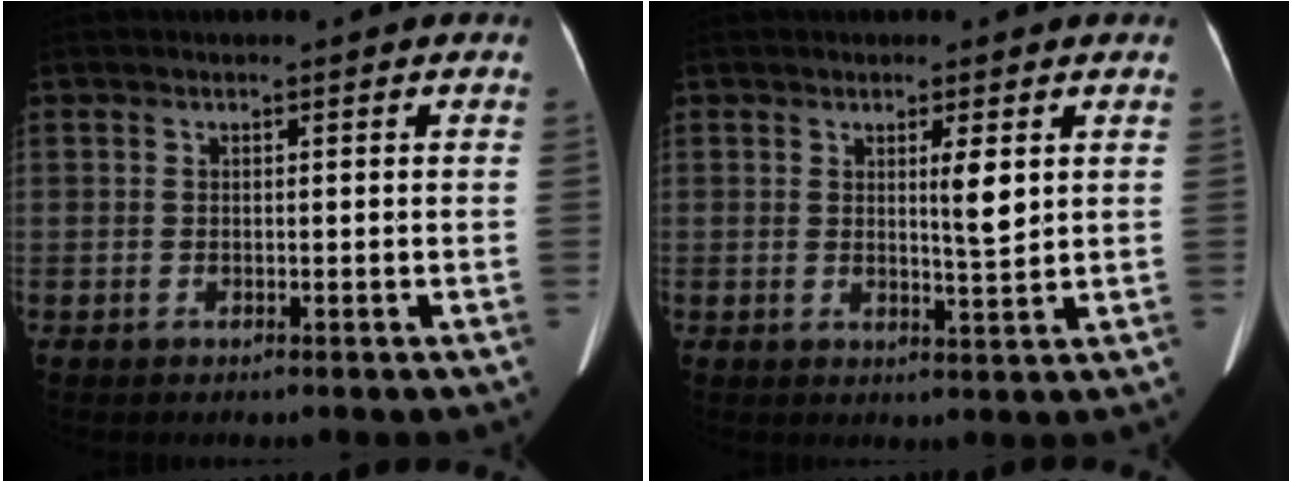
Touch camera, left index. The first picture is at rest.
{"total": 3.4, "force": [1.1, 0.2, 3.2], "torque": [-0.052, -0.008, 0.017]}